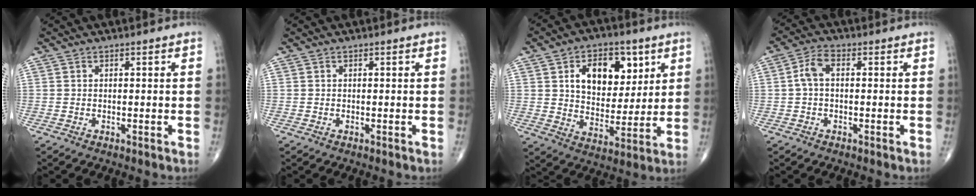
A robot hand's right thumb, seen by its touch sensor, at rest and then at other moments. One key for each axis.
{"total": 0.0}
{"total": 14.6, "fx": 5.4, "fy": 9.5, "fz": 9.8, "tx": -0.097, "ty": -0.022, "tz": 0.092}
{"total": 4.2, "fx": 0.2, "fy": 2.4, "fz": 3.5, "tx": -0.072, "ty": 0.016, "tz": -0.002}